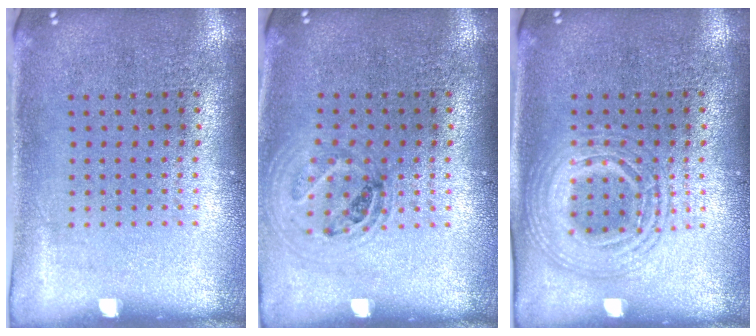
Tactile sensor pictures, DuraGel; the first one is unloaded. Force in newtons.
{"total": 1.0, "press": 1.0, "slide": 0.2}
{"total": 2.1, "press": 2.0, "slide": 0.3}